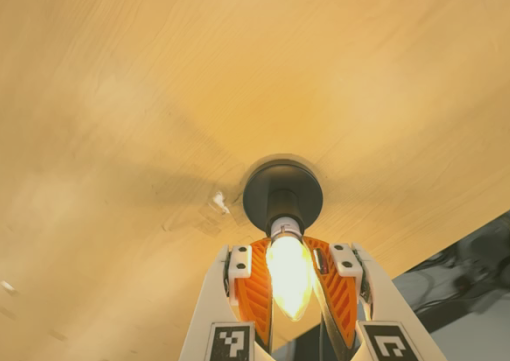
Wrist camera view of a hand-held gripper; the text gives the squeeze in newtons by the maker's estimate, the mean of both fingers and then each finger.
{"total": 27.8, "left": 30.6, "right": 24.9}